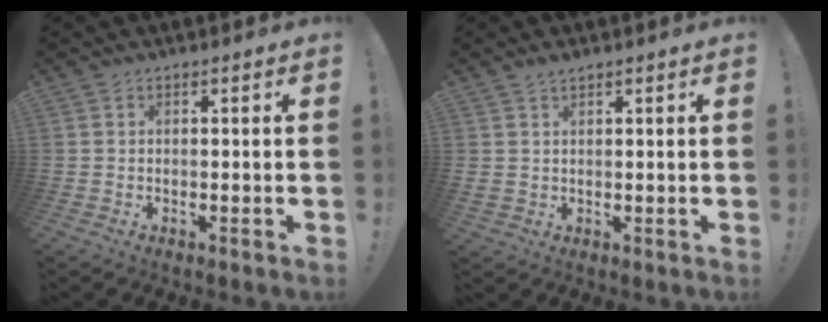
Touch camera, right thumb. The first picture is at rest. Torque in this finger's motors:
{"motor_torque": [-0.04, 0.16, -0.03, 0.02, 0.00]}